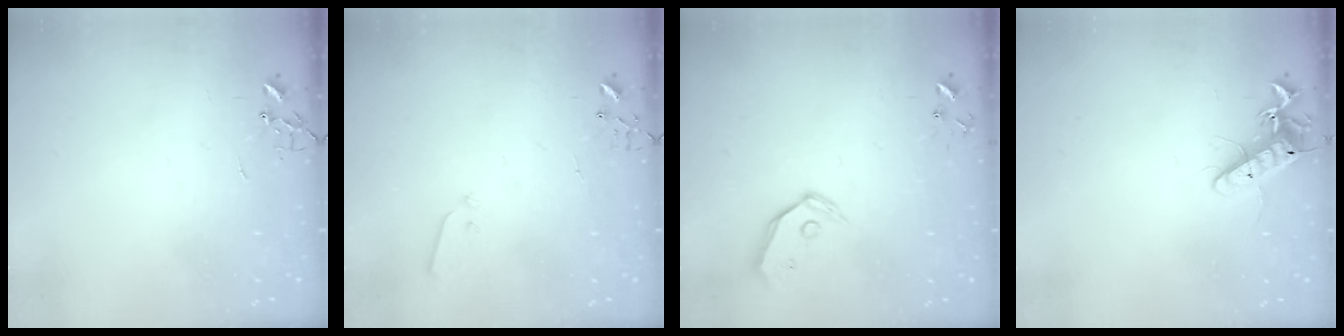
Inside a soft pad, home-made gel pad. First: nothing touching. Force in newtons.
{"total": 3.0, "press": 2.9, "slide": 0.7}
{"total": 8.7, "press": 8.6, "slide": 1.3}
{"total": 12.8, "press": 12.8, "slide": 0.6}